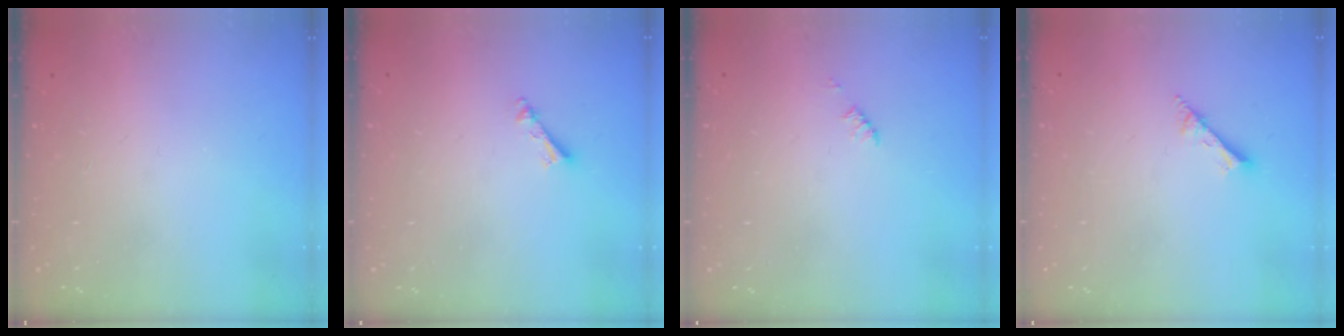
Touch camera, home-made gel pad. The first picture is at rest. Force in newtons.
{"total": 3.4, "press": 3.3, "slide": 0.2}
{"total": 1.2, "press": 1.2, "slide": 0.2}
{"total": 1.7, "press": 1.6, "slide": 0.1}